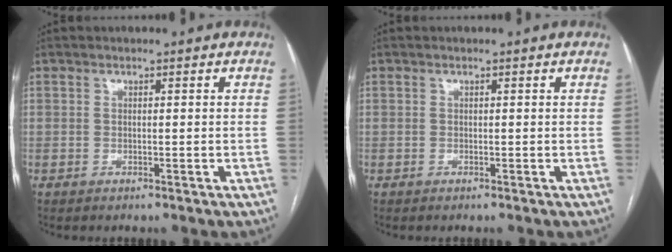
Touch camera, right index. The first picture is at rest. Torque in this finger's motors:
{"motor_torque": [0.40, 0.13, 0.03, 0.01]}